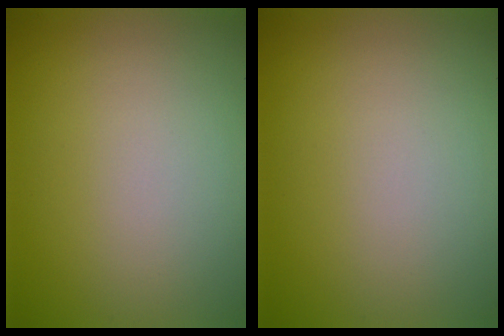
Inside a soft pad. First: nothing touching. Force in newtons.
{"total": 0.0}